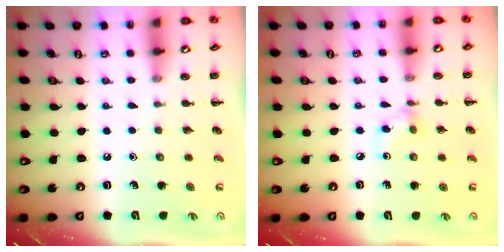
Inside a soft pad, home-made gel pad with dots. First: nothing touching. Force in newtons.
{"total": 3.4, "press": 3.3, "slide": 0.8}